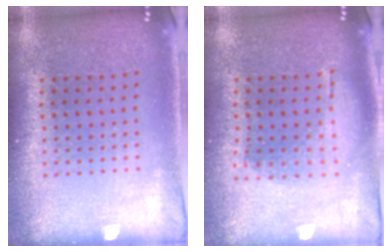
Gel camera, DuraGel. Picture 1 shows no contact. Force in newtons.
{"total": 1.2, "press": 1.1, "slide": 0.5}